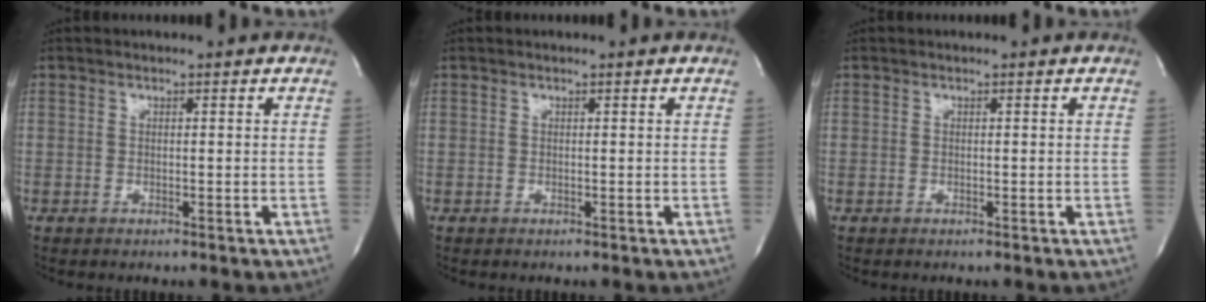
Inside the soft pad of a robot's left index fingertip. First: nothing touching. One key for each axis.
{"total": 0.0}
{"total": 0.0}